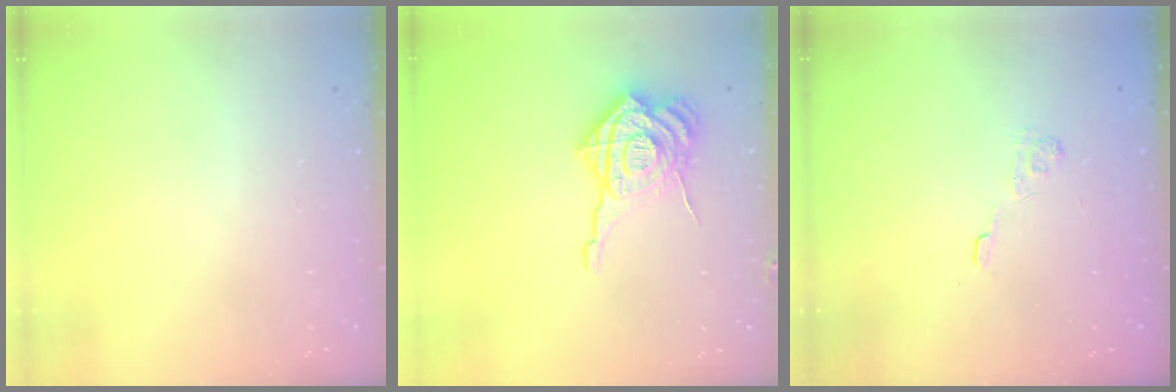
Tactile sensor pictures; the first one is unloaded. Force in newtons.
{"total": 16.6, "press": 16.5, "slide": 1.6}
{"total": 2.9, "press": 2.4, "slide": 1.5}